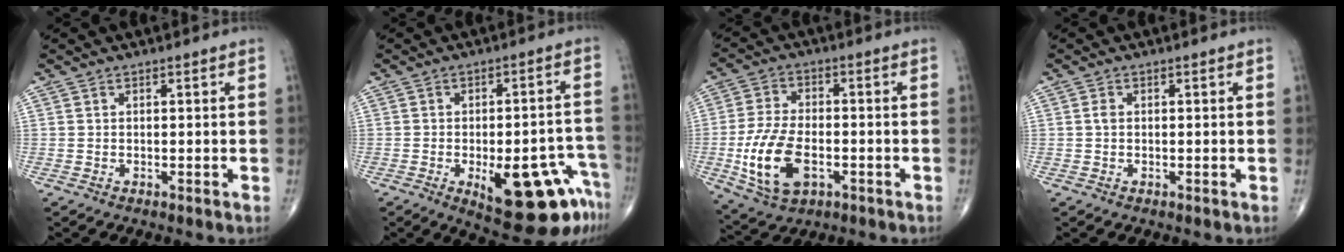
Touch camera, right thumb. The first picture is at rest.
{"total": 16.9, "force": [-7.8, 6.1, 13.7], "torque": [-0.112, 0.038, -0.087]}
{"total": 13.0, "force": [-3.5, 7.3, 10.2], "torque": [-0.202, 0.007, -0.056]}
{"total": 0.9, "force": [0.0, 0.6, 0.7], "torque": [-0.011, 0.001, -0.002]}